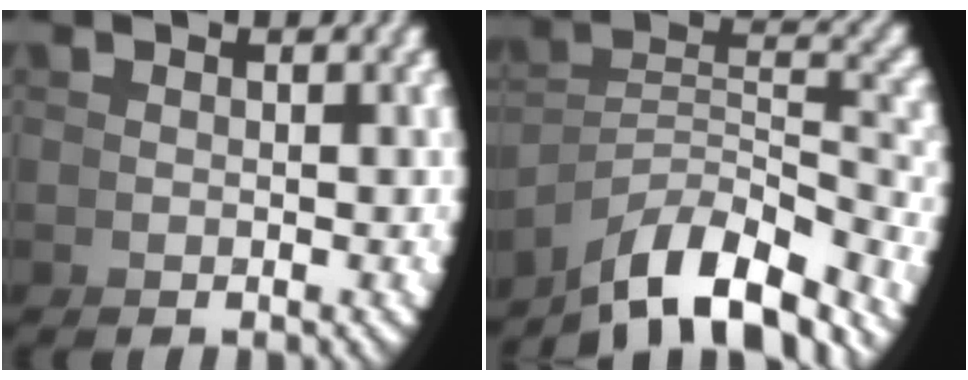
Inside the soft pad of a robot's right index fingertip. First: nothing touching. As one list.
[{"total": 9.5, "force": [-4.4, 5.7, 6.2], "torque": [-0.103, -0.044, -0.052]}]